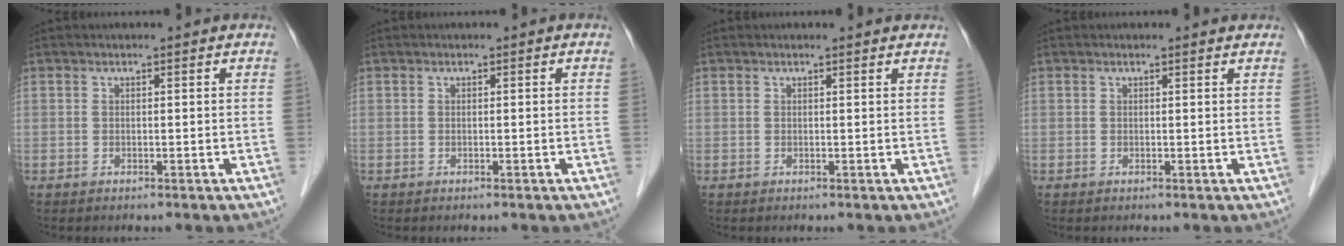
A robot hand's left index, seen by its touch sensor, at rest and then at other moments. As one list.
[{"total": 0.0}, {"total": 1.4, "force": [1.4, -0.1, 0.2], "torque": [-0.012, -0.001, 0.013]}, {"total": 1.3, "force": [1.2, 0.1, 0.1], "torque": [-0.013, -0.004, 0.009]}]